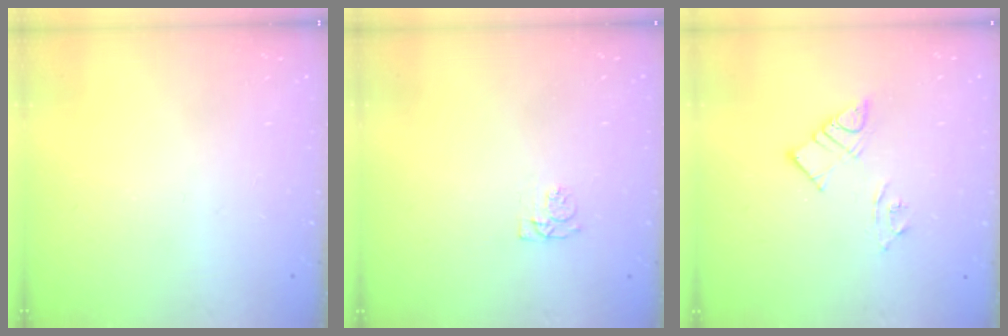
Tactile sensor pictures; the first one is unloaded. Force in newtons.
{"total": 4.9, "press": 4.9, "slide": 0.6}
{"total": 7.1, "press": 7.1, "slide": 0.6}